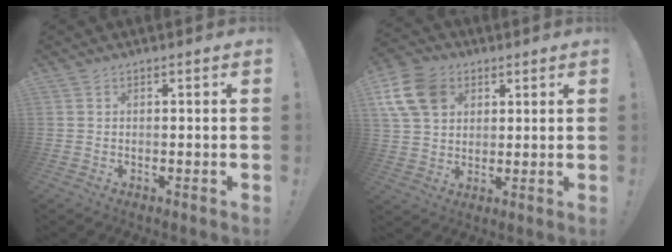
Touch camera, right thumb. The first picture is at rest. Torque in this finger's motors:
{"motor_torque": [0.07, 0.30, 0.22, -0.10, 0.04]}